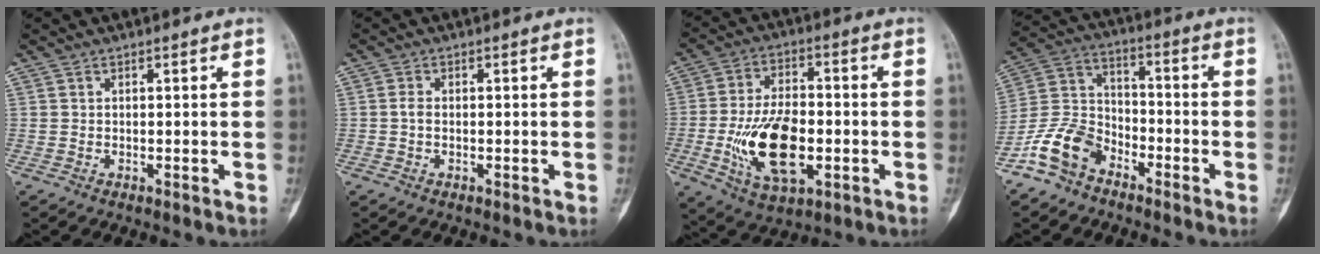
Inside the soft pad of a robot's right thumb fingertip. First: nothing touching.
{"total": 1.3, "force": [-0.1, 0.8, 1.0], "torque": [-0.019, 0.001, -0.004]}
{"total": 16.2, "force": [-3.3, 8.6, 13.3], "torque": [-0.231, 0.008, -0.048]}
{"total": 10.9, "force": [-7.3, 6.6, 4.6], "torque": [-0.086, 0.051, -0.154]}